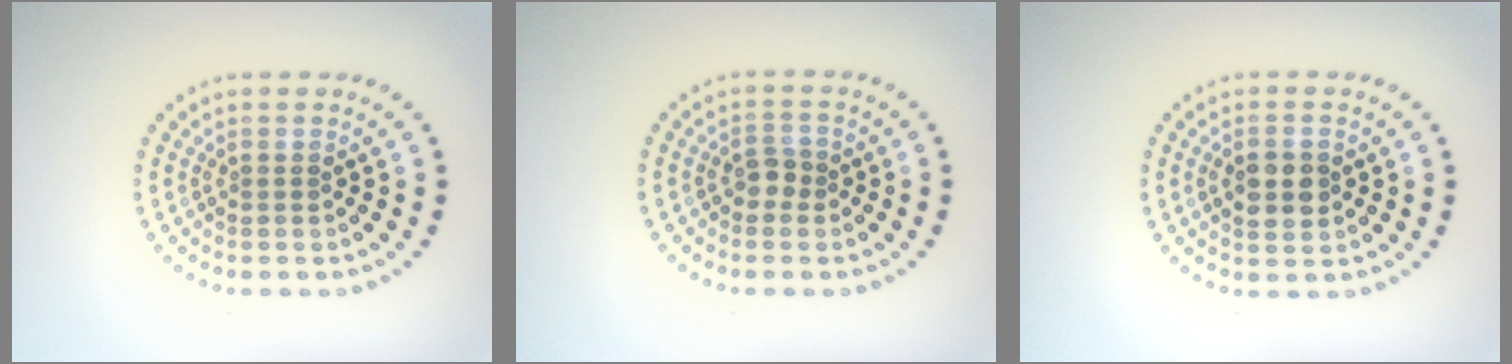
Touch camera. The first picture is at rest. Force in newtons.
{"total": 1.5, "press": 1.4, "slide": 0.5}
{"total": 3.2, "press": 3.2, "slide": 0.1}